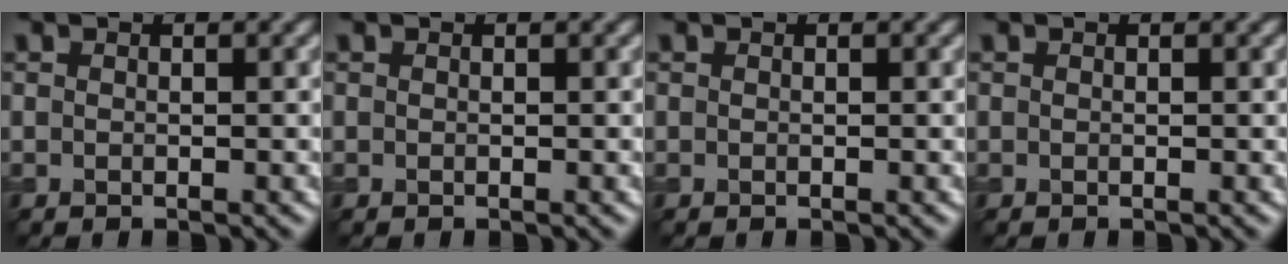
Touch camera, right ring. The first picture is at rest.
{"total": 0.0}
{"total": 0.0}
{"total": 0.0}